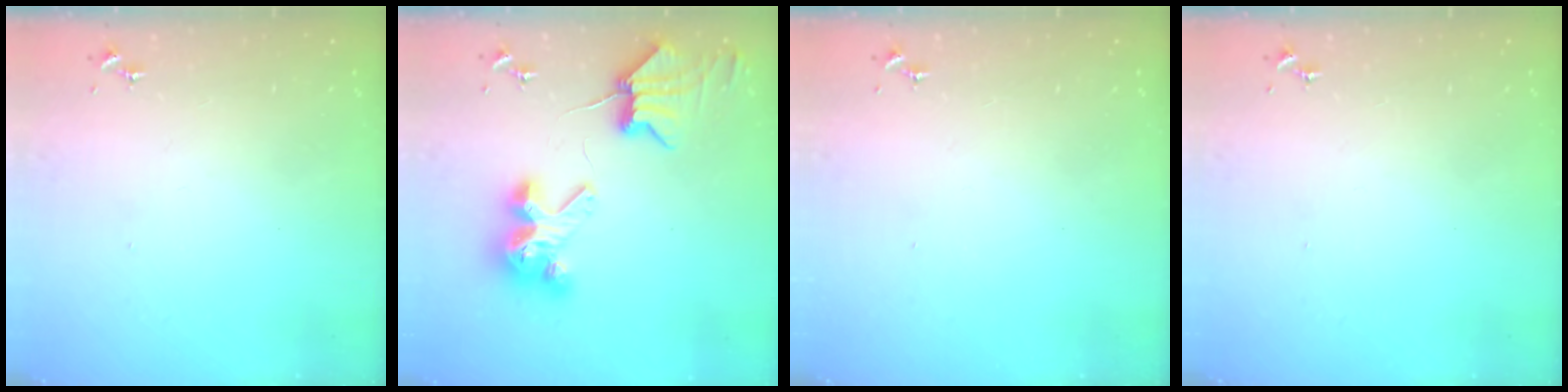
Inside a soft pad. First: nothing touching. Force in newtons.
{"total": 9.3, "press": 9.2, "slide": 1.4}
{"total": 0.0}
{"total": 0.0}